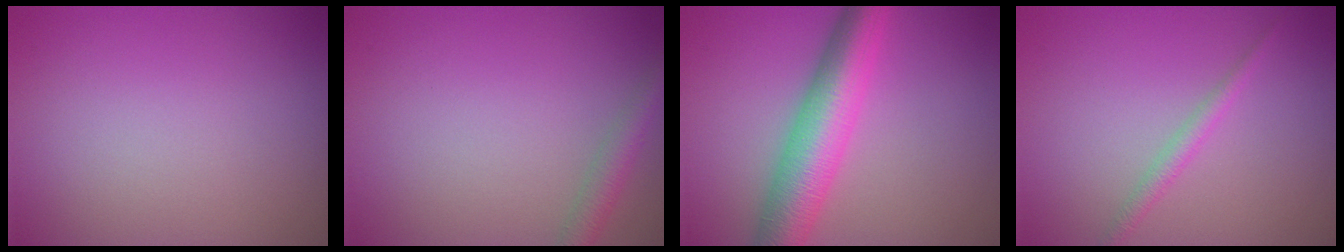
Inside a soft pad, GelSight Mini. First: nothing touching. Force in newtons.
{"total": 2.2, "press": 2.2, "slide": 0.1}
{"total": 7.1, "press": 7.1, "slide": 0.2}
{"total": 1.3, "press": 1.3, "slide": 0.0}